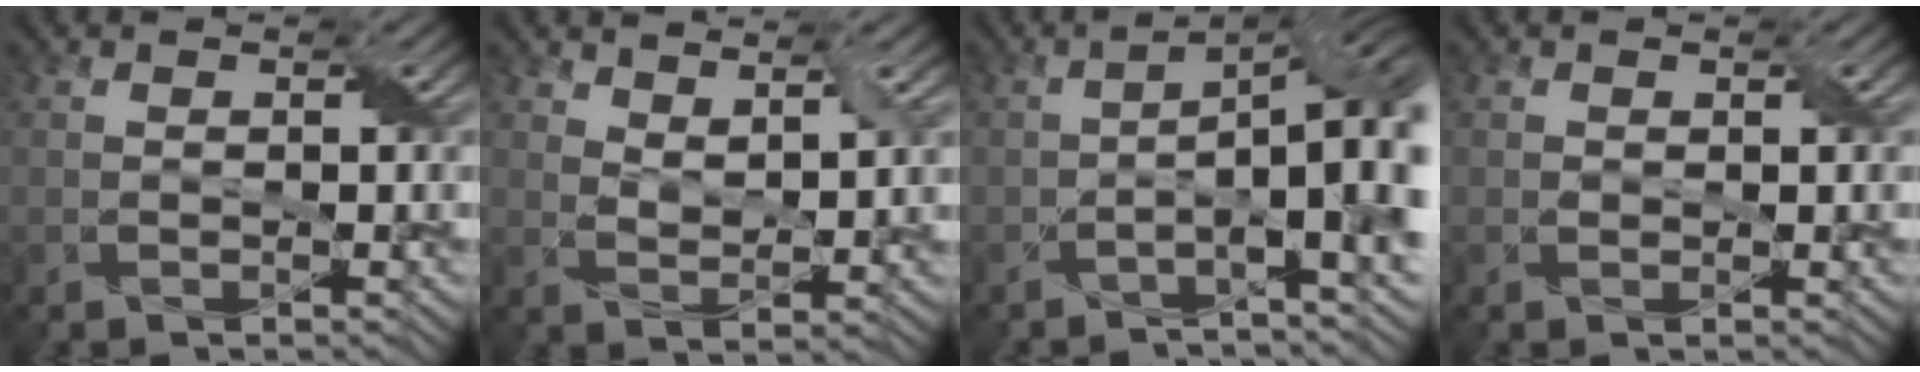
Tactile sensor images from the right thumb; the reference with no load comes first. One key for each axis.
{"total": 4.3, "fx": 3.1, "fy": 1.3, "fz": 2.6, "tx": -0.057, "ty": -0.002, "tz": 0.061}
{"total": 11.7, "fx": -1.9, "fy": 3.6, "fz": 10.9, "tx": -0.150, "ty": -0.011, "tz": -0.027}
{"total": 0.7, "fx": 0.1, "fy": 0.4, "fz": 0.5, "tx": -0.010, "ty": 0.001, "tz": 0.003}